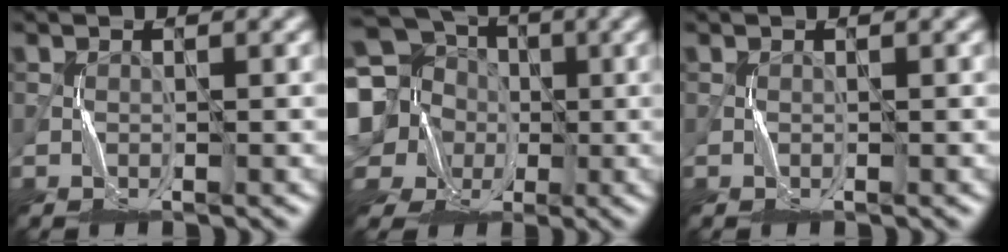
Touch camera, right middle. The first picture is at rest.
{"total": 18.0, "force": [1.4, 16.0, 8.1], "torque": [-0.222, 0.020, -0.017]}
{"total": 0.0}